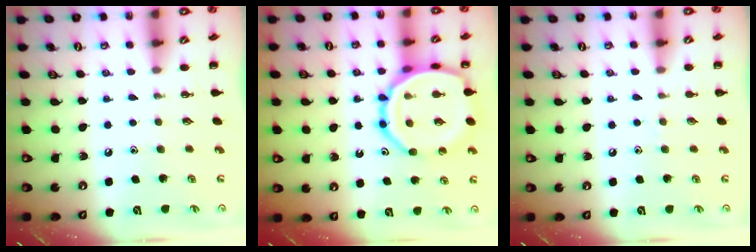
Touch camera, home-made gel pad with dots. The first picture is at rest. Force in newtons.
{"total": 19.0, "press": 18.9, "slide": 1.6}
{"total": 4.6, "press": 4.4, "slide": 1.2}